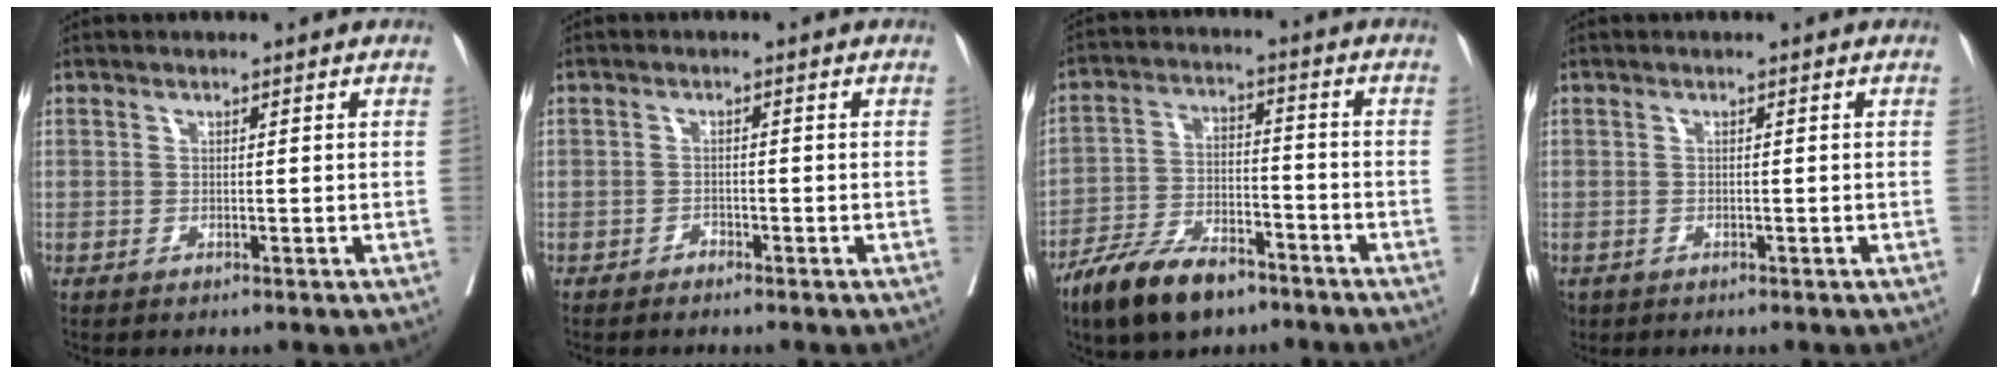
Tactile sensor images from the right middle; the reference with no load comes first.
{"total": 1.0, "force": [-0.9, 0.2, 0.2], "torque": [-0.002, 0.001, -0.017]}
{"total": 11.2, "force": [-8.2, 4.3, 6.3], "torque": [-0.121, -0.008, -0.152]}
{"total": 1.2, "force": [-0.8, 0.9, 0.2], "torque": [-0.009, 0.000, -0.010]}